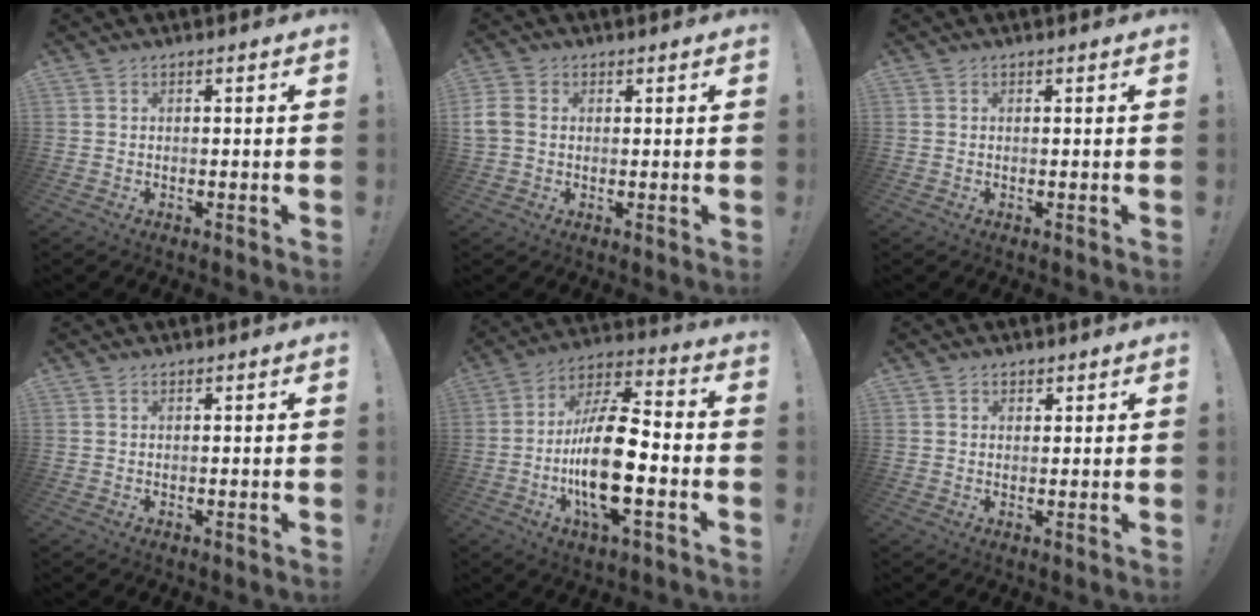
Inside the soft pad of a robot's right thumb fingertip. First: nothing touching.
{"total": 5.7, "force": [0.7, 4.6, 3.2], "torque": [-0.081, 0.004, 0.014]}
{"total": 0.0}
{"total": 0.0}
{"total": 20.4, "force": [-4.5, 7.8, 18.3], "torque": [-0.345, 0.017, -0.075]}
{"total": 1.7, "force": [1.2, 1.3, 0.2], "torque": [0.011, -0.007, 0.020]}